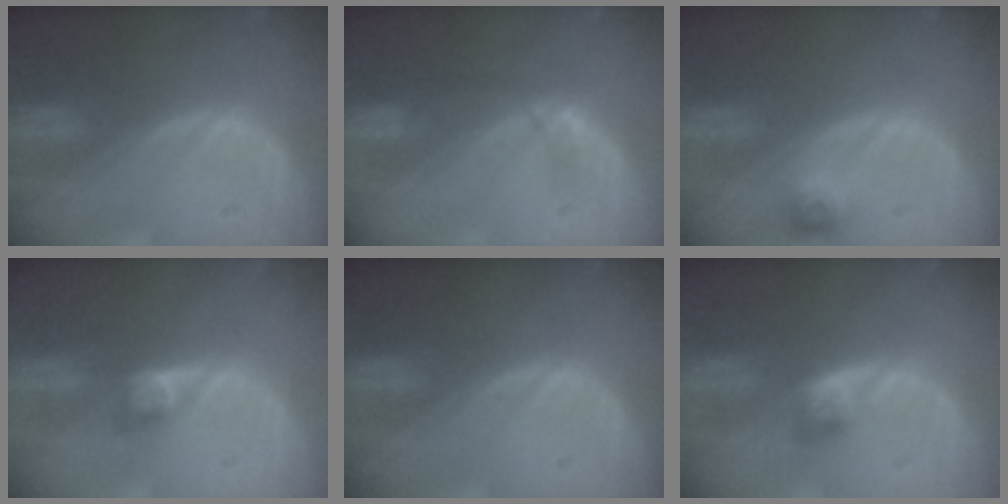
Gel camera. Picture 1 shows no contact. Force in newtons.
{"total": 3.0, "press": 2.7, "slide": 1.3}
{"total": 2.4, "press": 2.2, "slide": 0.9}
{"total": 2.7, "press": 2.5, "slide": 1.0}
{"total": 0.0}
{"total": 2.8, "press": 2.6, "slide": 1.2}